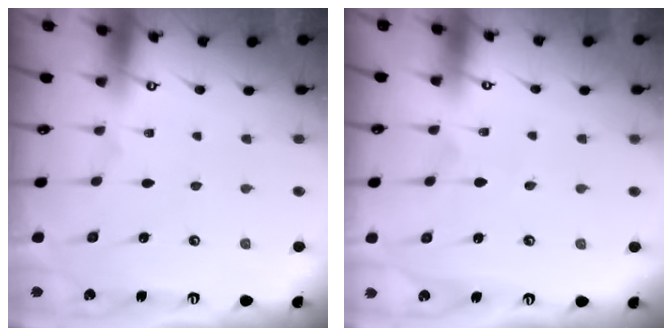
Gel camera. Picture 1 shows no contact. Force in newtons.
{"total": 3.4, "press": 3.4, "slide": 0.4}